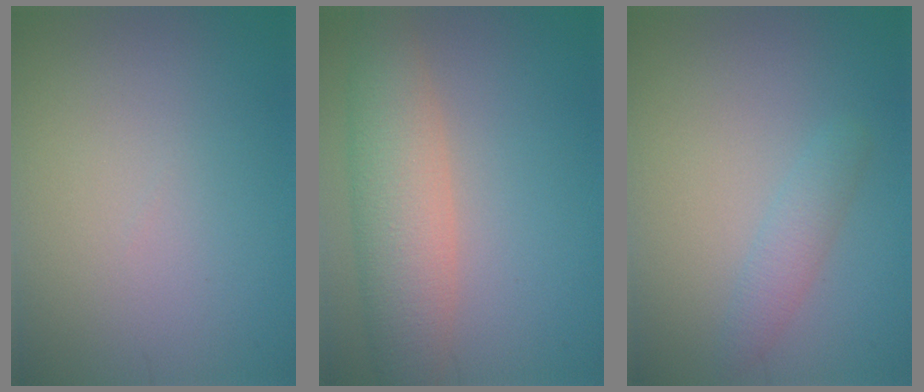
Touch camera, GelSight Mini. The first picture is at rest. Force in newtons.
{"total": 5.6, "press": 5.5, "slide": 0.7}
{"total": 1.8, "press": 1.8, "slide": 0.1}